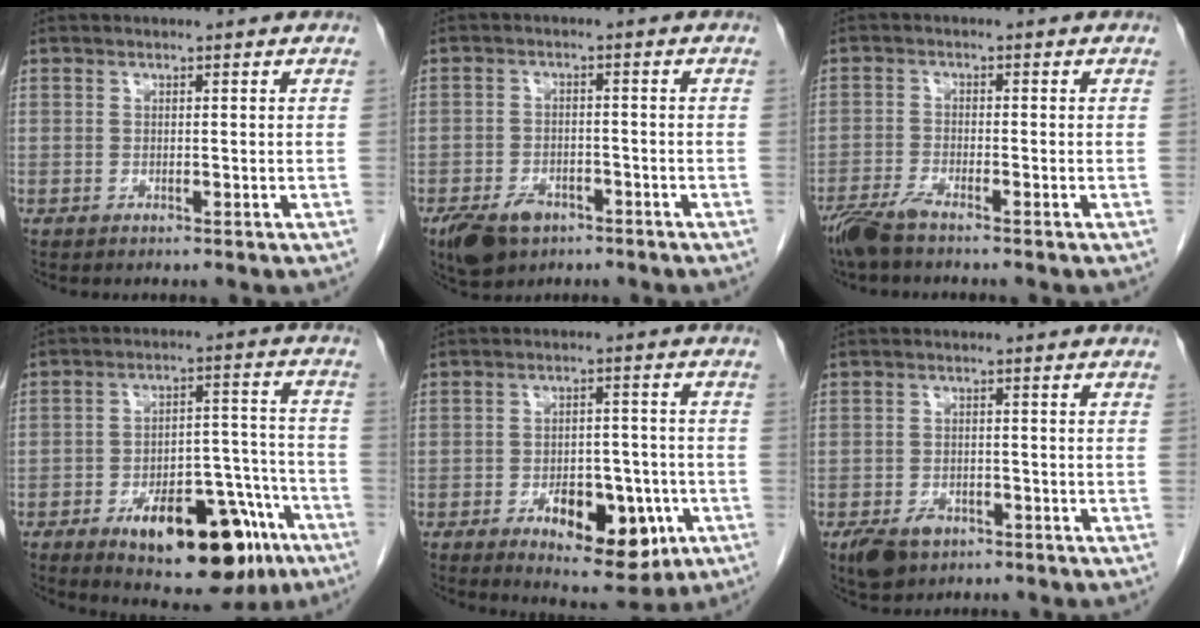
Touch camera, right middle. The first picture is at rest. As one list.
[{"total": 6.7, "force": [-4.2, 3.9, 3.4], "torque": [-0.062, -0.003, -0.066]}, {"total": 4.1, "force": [-3.4, 0.3, 2.3], "torque": [-0.052, -0.012, -0.071]}, {"total": 18.6, "force": [-10.6, 7.2, 13.5], "torque": [-0.142, 0.023, -0.146]}, {"total": 11.2, "force": [-4.7, 5.1, 8.8], "torque": [-0.115, 0.002, -0.058]}, {"total": 4.9, "force": [-3.0, 3.0, 2.4], "torque": [-0.043, -0.002, -0.043]}]